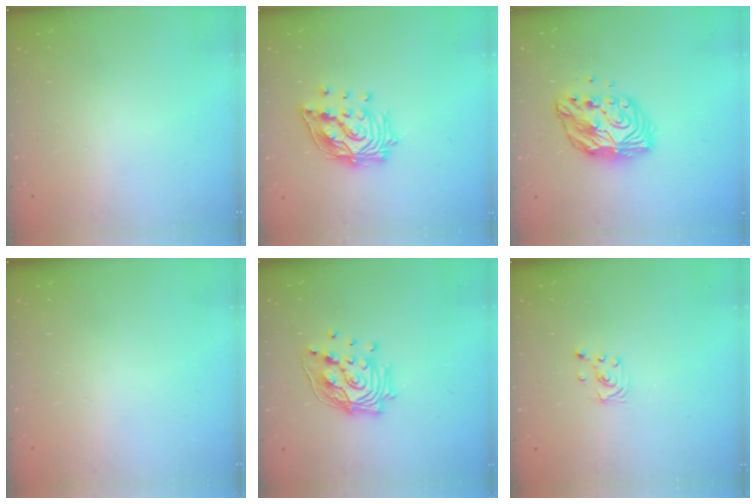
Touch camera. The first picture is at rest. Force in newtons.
{"total": 16.3, "press": 16.2, "slide": 2.1}
{"total": 11.1, "press": 11.1, "slide": 0.8}
{"total": 0.0}
{"total": 15.9, "press": 15.1, "slide": 5.1}
{"total": 2.0, "press": 2.0, "slide": 0.1}